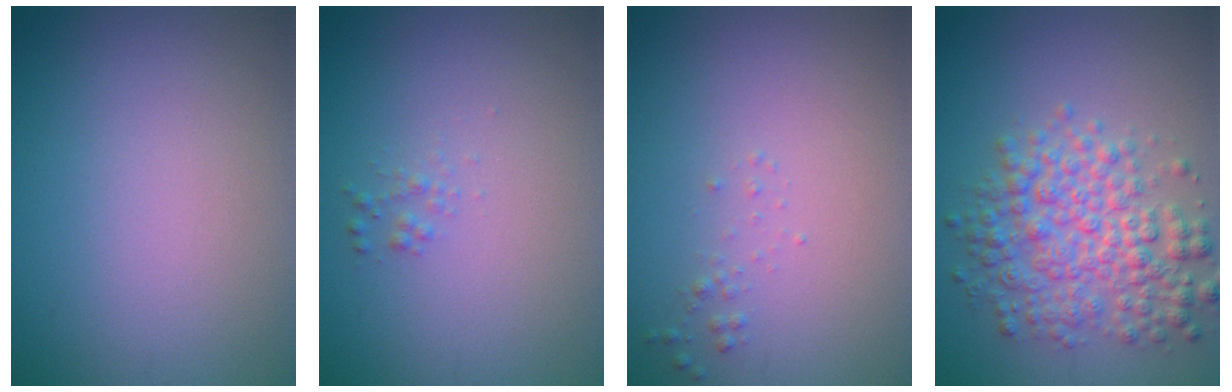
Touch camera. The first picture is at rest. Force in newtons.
{"total": 0.7, "press": 0.7, "slide": 0.0}
{"total": 0.6, "press": 0.6, "slide": 0.0}
{"total": 5.7, "press": 5.7, "slide": 0.1}